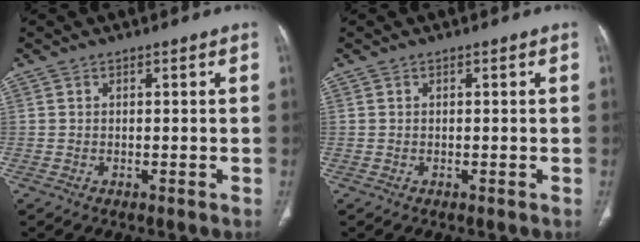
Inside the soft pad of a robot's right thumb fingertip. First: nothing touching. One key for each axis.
{"total": 0.0}